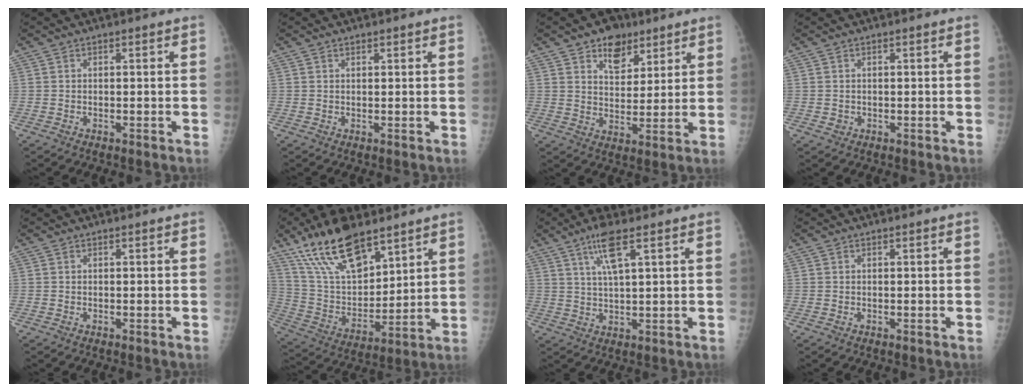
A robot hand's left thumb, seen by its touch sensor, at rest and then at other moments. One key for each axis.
{"total": 0.8, "fx": 0.6, "fy": 0.4, "fz": 0.4, "tx": -0.003, "ty": -0.004, "tz": 0.009}
{"total": 8.7, "fx": 5.4, "fy": 5.4, "fz": 4.1, "tx": -0.032, "ty": -0.028, "tz": 0.086}
{"total": 0.9, "fx": 0.2, "fy": 0.8, "fz": 0.4, "tx": -0.001, "ty": 0.000, "tz": 0.004}
{"total": 0.0}
{"total": 18.5, "fx": 12.8, "fy": 7.6, "fz": 11.0, "tx": -0.165, "ty": -0.058, "tz": 0.248}
{"total": 6.5, "fx": 3.5, "fy": 1.1, "fz": 5.4, "tx": -0.110, "ty": -0.014, "tz": 0.072}
{"total": 0.0}